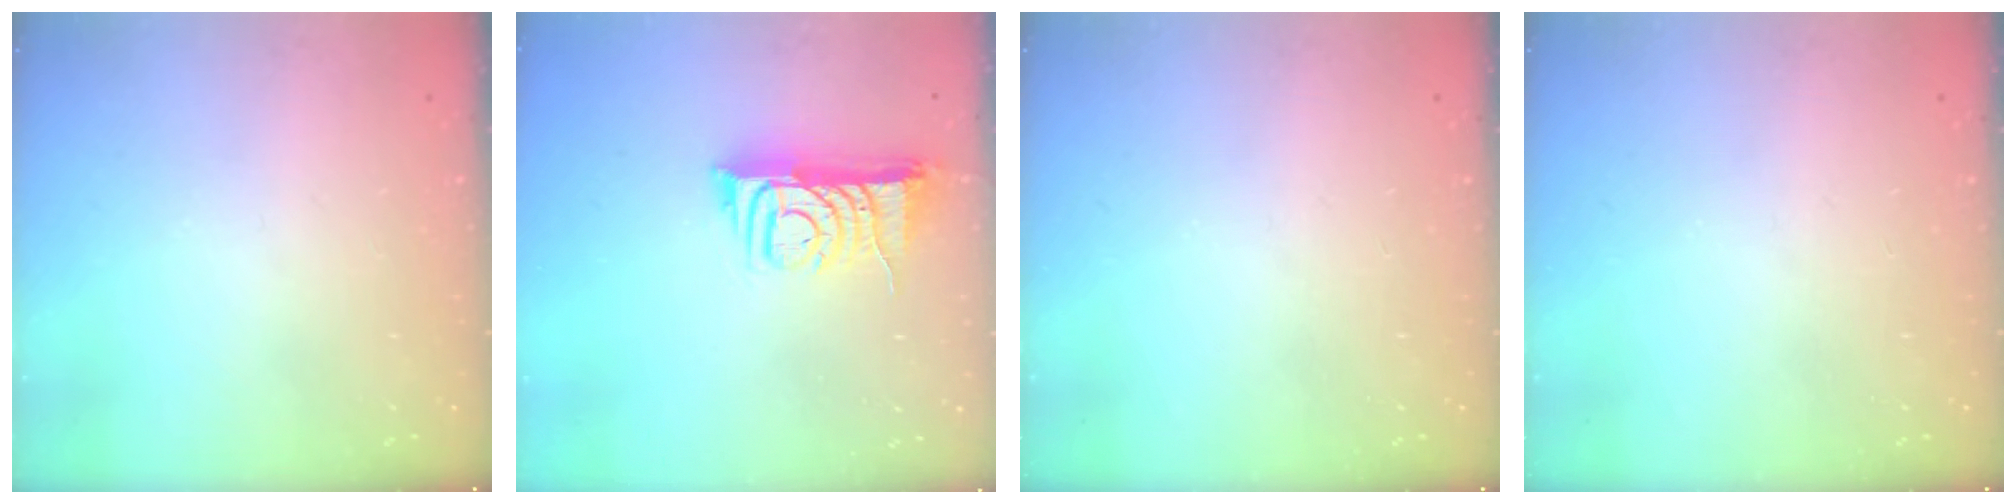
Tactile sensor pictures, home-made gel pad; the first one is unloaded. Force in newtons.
{"total": 8.5, "press": 8.4, "slide": 0.4}
{"total": 0.0}
{"total": 0.0}